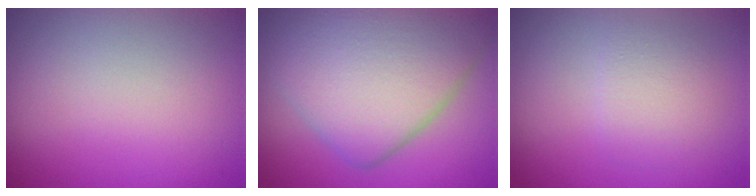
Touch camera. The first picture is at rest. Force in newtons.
{"total": 10.0, "press": 10.0, "slide": 0.4}
{"total": 2.3, "press": 2.3, "slide": 0.0}